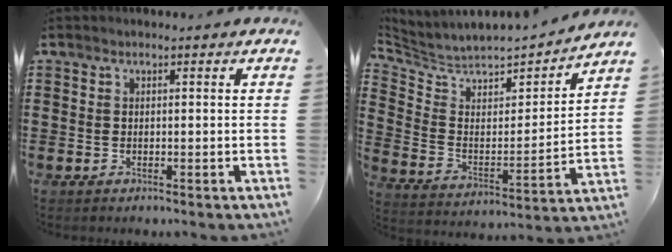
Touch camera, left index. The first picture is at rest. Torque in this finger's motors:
{"motor_torque": [1.11, -1.02, 0.19, 0.05]}